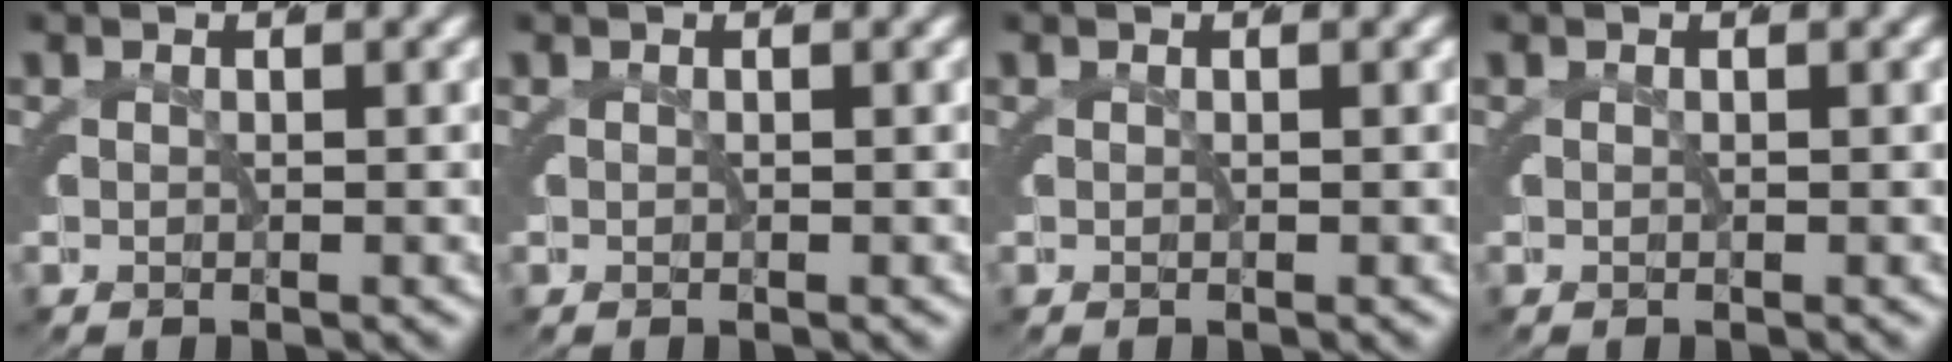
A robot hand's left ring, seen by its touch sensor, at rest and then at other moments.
{"total": 0.0}
{"total": 0.0}
{"total": 0.0}